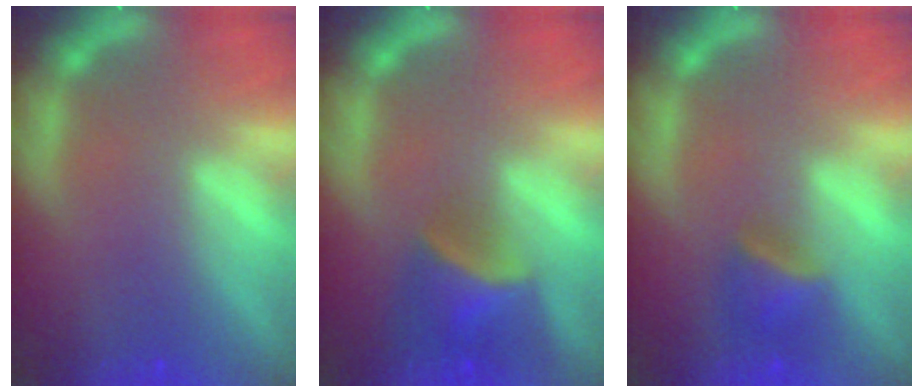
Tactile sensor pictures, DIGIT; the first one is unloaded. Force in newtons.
{"total": 5.0}
{"total": 2.9}